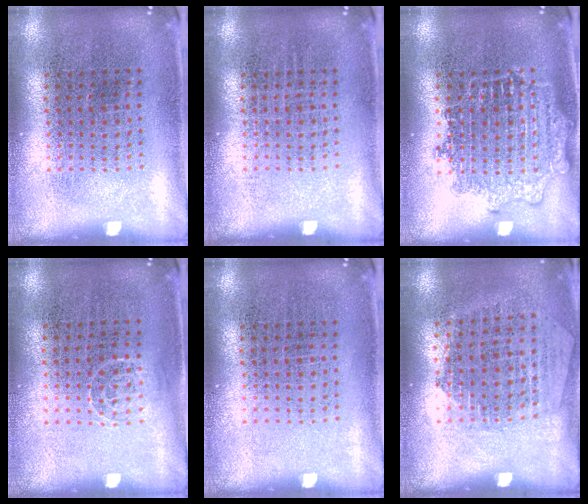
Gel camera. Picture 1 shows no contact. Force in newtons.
{"total": 0.0}
{"total": 2.6, "press": 2.6, "slide": 0.4}
{"total": 0.7, "press": 0.5, "slide": 0.5}
{"total": 0.0}
{"total": 1.3, "press": 1.2, "slide": 0.6}